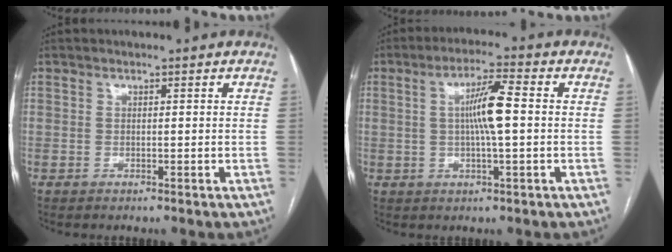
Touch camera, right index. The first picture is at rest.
{"total": 7.0, "force": [0.4, 0.4, 7.0], "torque": [-0.128, 0.006, 0.003]}